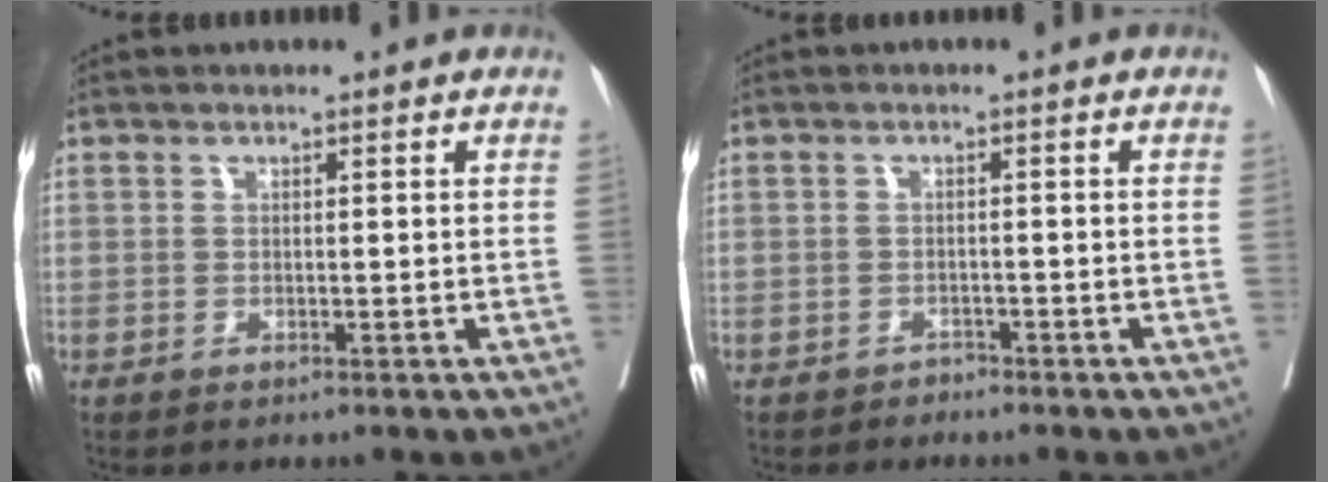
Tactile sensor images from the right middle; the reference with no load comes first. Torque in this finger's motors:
{"motor_torque": [-0.31, -0.51, -0.30, -0.03]}